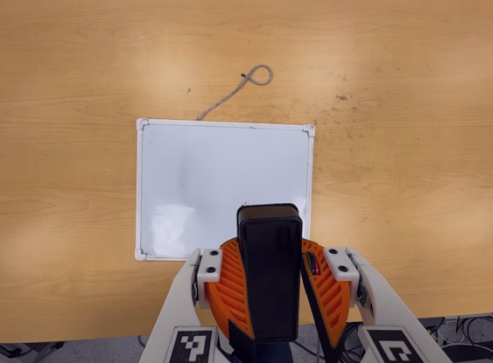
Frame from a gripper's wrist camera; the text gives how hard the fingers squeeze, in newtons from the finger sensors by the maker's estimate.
{"total": 10.5, "left": 10.3, "right": 10.7}